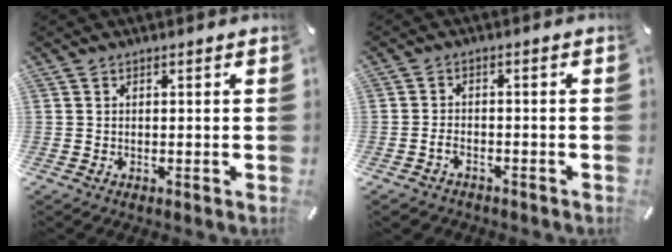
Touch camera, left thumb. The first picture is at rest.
{"total": 2.8, "force": [-1.7, 1.8, 1.3], "torque": [-0.032, 0.007, -0.036]}